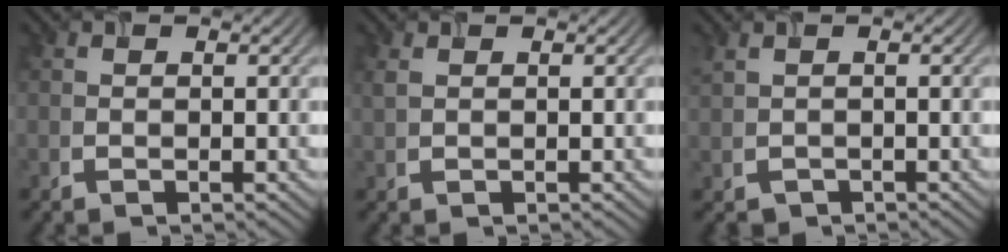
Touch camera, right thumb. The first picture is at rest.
{"total": 0.9, "force": [0.5, 0.4, 0.7], "torque": [-0.024, 0.001, 0.014]}
{"total": 1.3, "force": [0.2, 1.1, 0.6], "torque": [-0.027, -0.005, 0.005]}